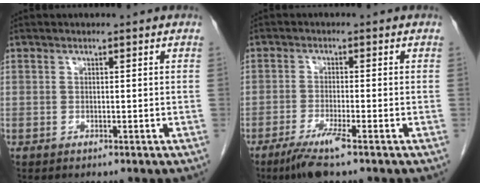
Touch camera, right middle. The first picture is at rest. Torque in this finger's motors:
{"motor_torque": [0.88, -0.69, 0.15, 0.05]}